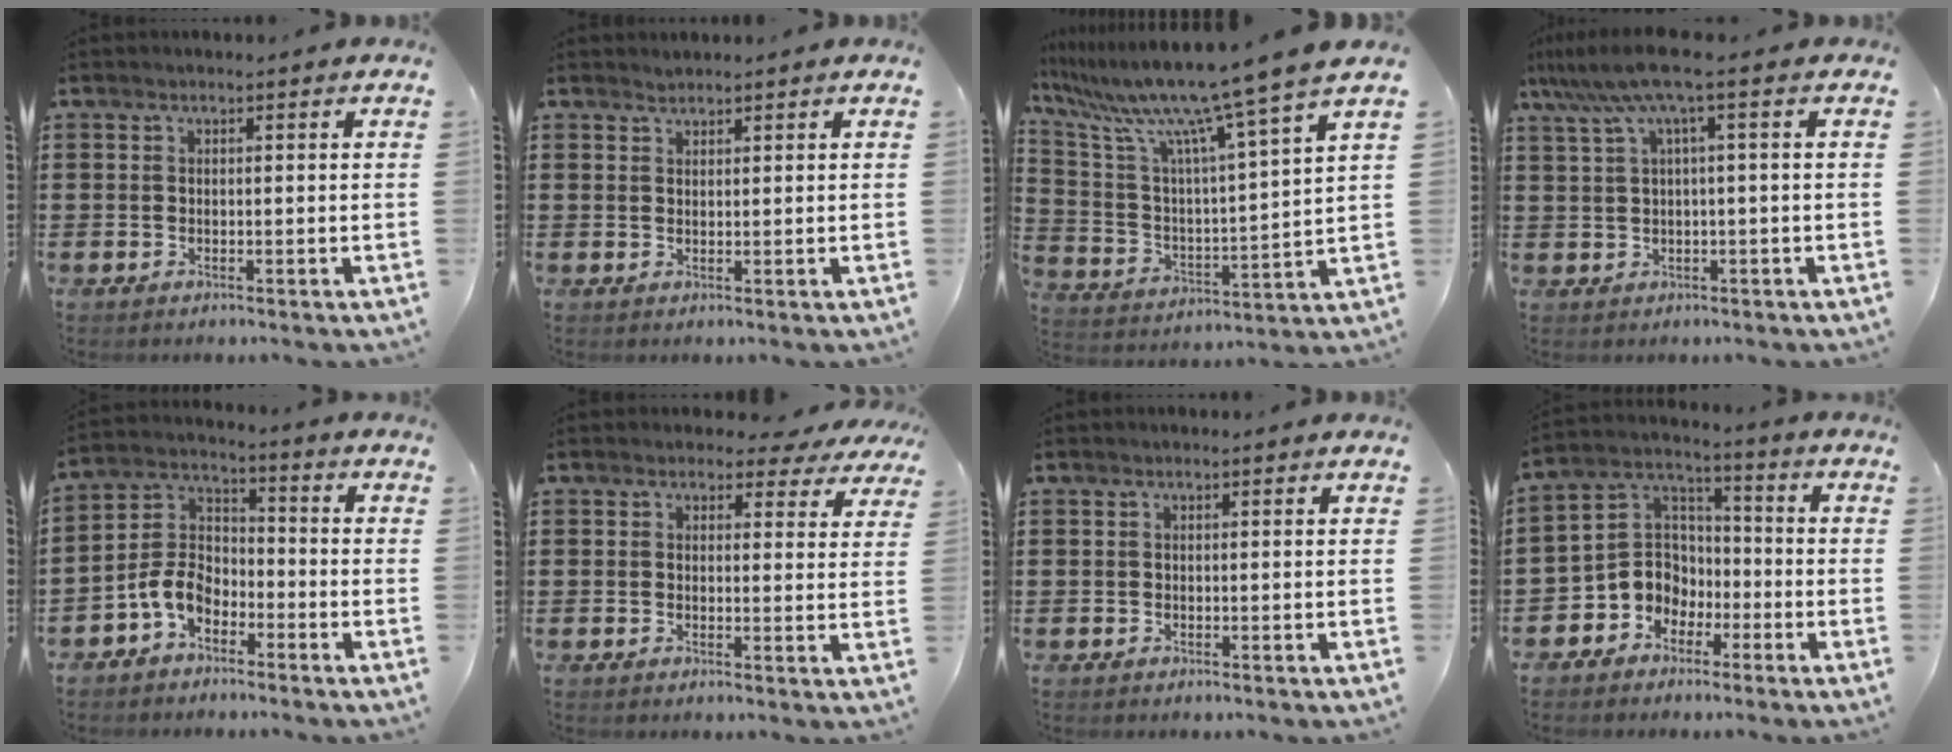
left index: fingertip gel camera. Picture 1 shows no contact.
{"total": 1.0, "force": [1.0, 0.2, 0.0], "torque": [-0.002, 0.000, 0.021]}
{"total": 11.2, "force": [9.4, -1.2, 6.1], "torque": [-0.159, -0.067, 0.146]}
{"total": 6.2, "force": [1.7, 0.2, 5.9], "torque": [-0.131, -0.011, 0.023]}
{"total": 7.0, "force": [-4.3, 4.1, 3.7], "torque": [-0.104, 0.004, -0.093]}
{"total": 2.7, "force": [2.2, 1.2, 0.8], "torque": [-0.011, -0.007, 0.036]}
{"total": 0.0}
{"total": 6.9, "force": [-3.0, 6.1, 1.3], "torque": [-0.066, 0.008, -0.067]}